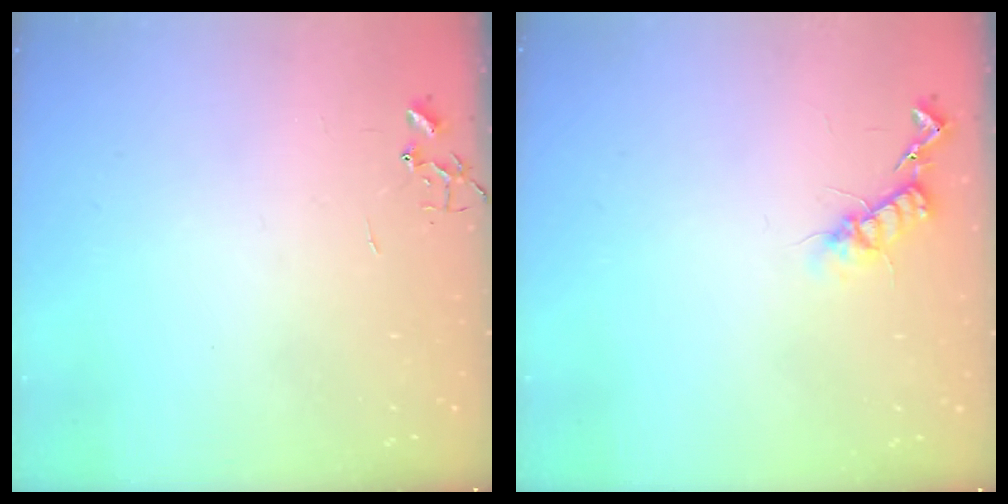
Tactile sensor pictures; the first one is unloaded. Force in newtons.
{"total": 10.8, "press": 10.8, "slide": 0.1}